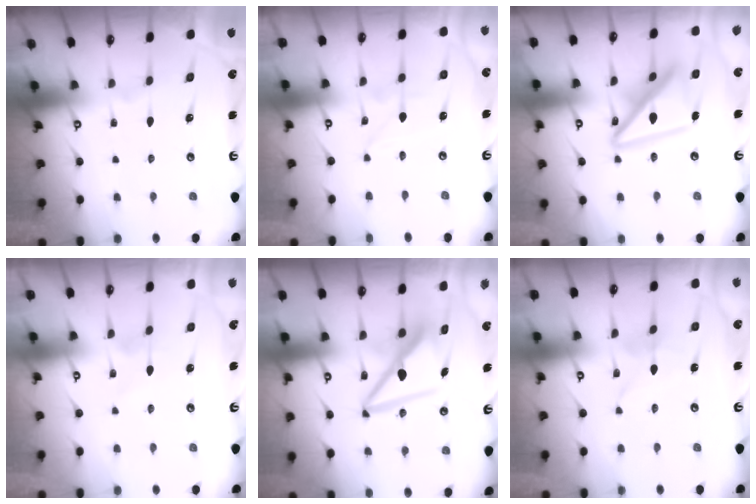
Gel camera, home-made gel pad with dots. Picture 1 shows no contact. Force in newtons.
{"total": 0.6, "press": 0.6, "slide": 0.0}
{"total": 15.8, "press": 15.8, "slide": 1.6}
{"total": 2.1, "press": 2.1, "slide": 0.1}
{"total": 9.7, "press": 9.7, "slide": 0.9}
{"total": 2.6, "press": 2.6, "slide": 0.4}